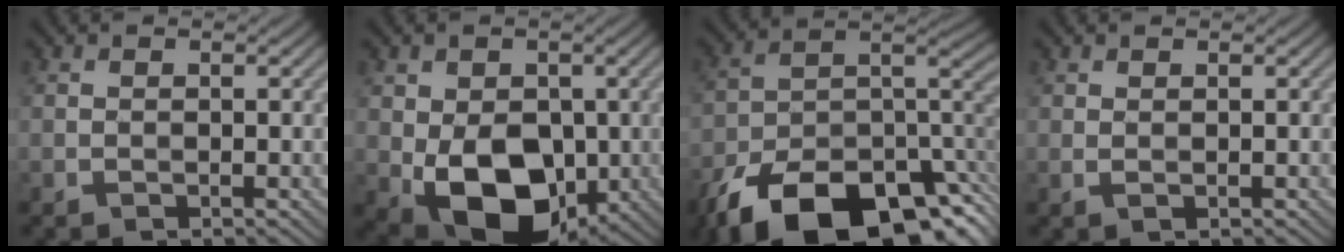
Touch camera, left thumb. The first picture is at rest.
{"total": 12.0, "force": [-2.4, 8.2, 8.5], "torque": [-0.156, -0.029, -0.038]}
{"total": 18.2, "force": [-12.3, 8.4, 10.6], "torque": [-0.192, -0.032, -0.195]}
{"total": 0.8, "force": [0.7, -0.2, 0.2], "torque": [-0.008, 0.003, 0.012]}